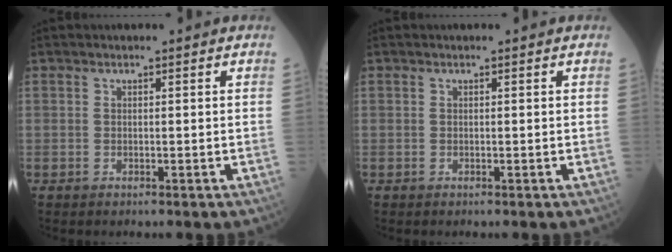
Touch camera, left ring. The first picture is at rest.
{"total": 0.0}